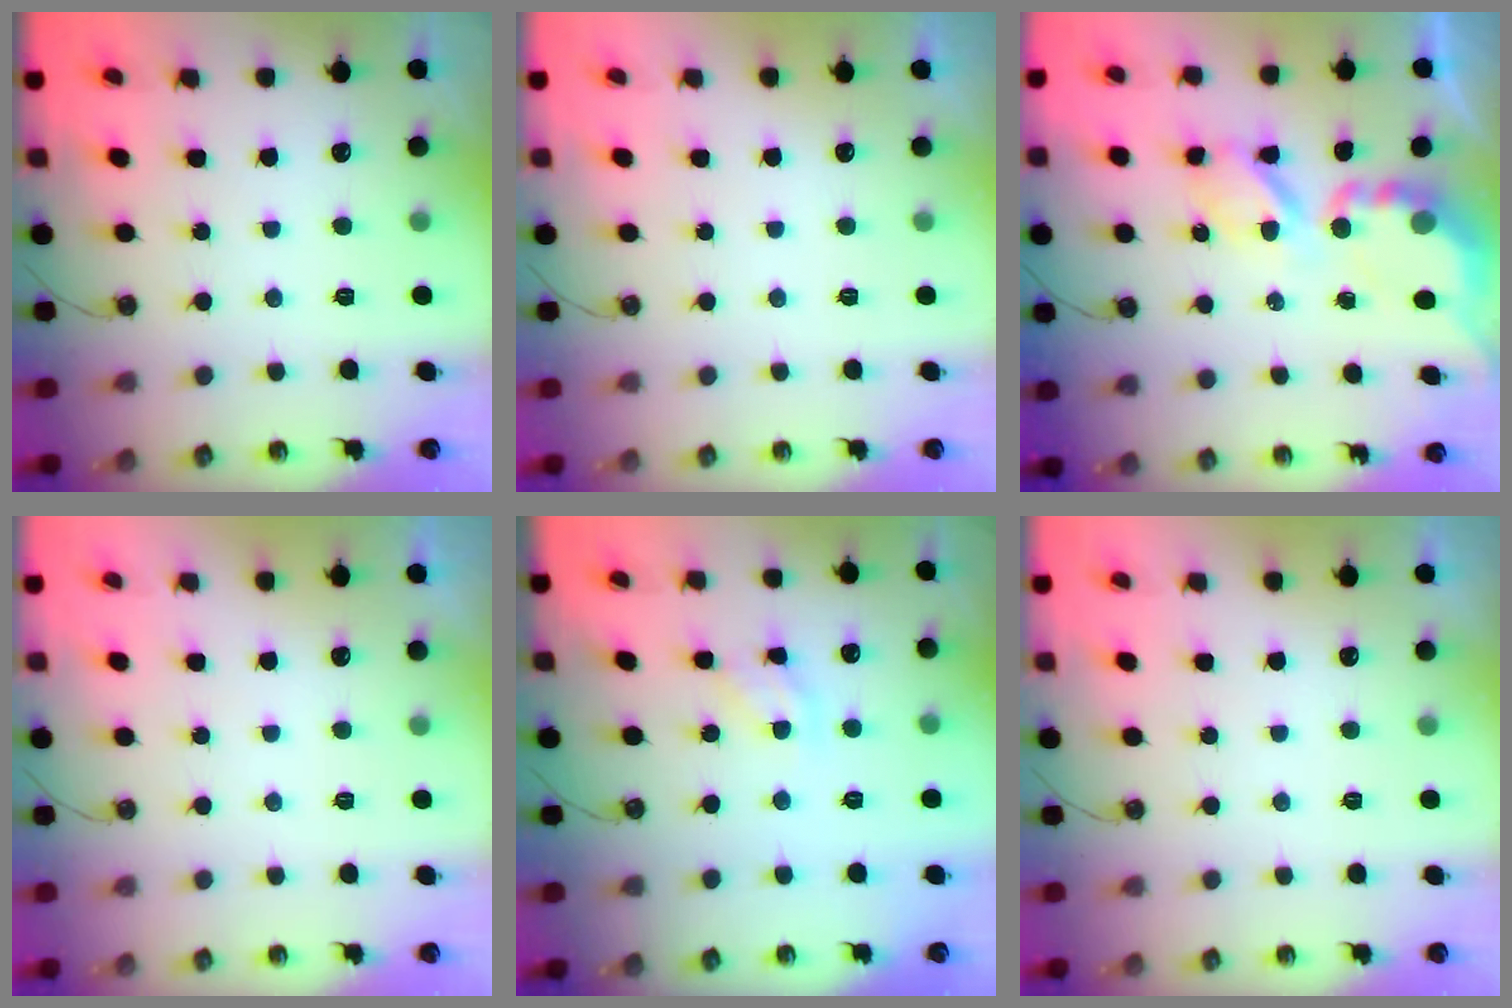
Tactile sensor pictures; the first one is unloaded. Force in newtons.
{"total": 0.0}
{"total": 8.3, "press": 8.2, "slide": 0.7}
{"total": 0.0}
{"total": 8.2, "press": 8.2, "slide": 0.5}
{"total": 0.0}